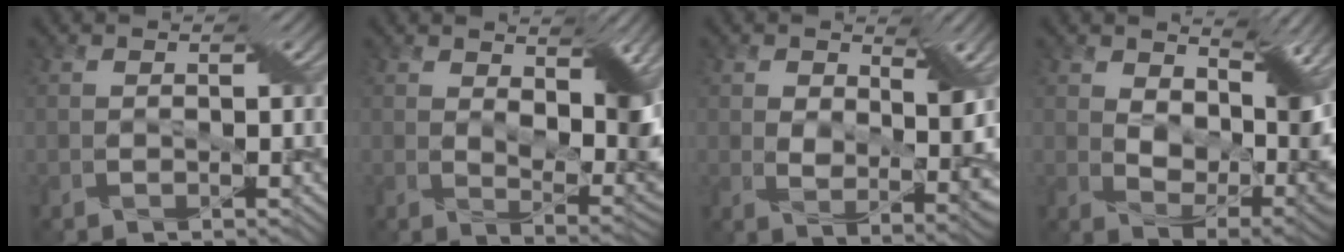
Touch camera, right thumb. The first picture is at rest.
{"total": 7.1, "force": [3.2, 2.9, 5.6], "torque": [-0.092, -0.012, 0.058]}
{"total": 5.2, "force": [1.9, 2.5, 4.2], "torque": [-0.071, -0.008, 0.036]}
{"total": 8.7, "force": [5.0, 4.1, 5.8], "torque": [-0.097, -0.011, 0.088]}